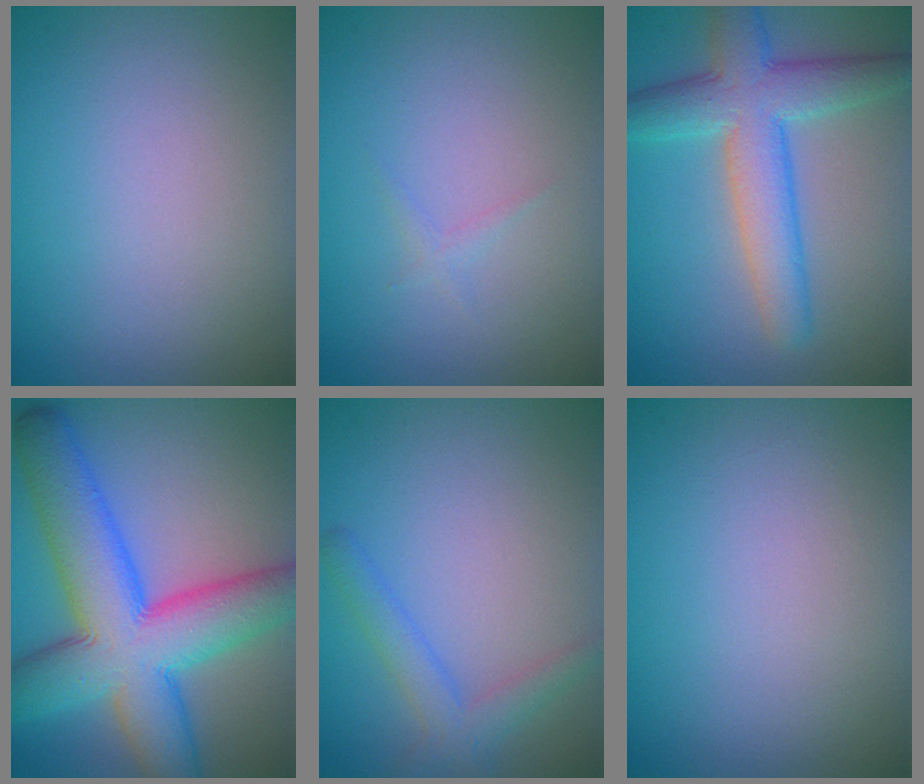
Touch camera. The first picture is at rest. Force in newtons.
{"total": 0.6, "press": 0.6, "slide": 0.0}
{"total": 5.5, "press": 5.5, "slide": 0.4}
{"total": 12.0, "press": 12.0, "slide": 0.2}
{"total": 2.5, "press": 2.5, "slide": 0.2}
{"total": 0.0}